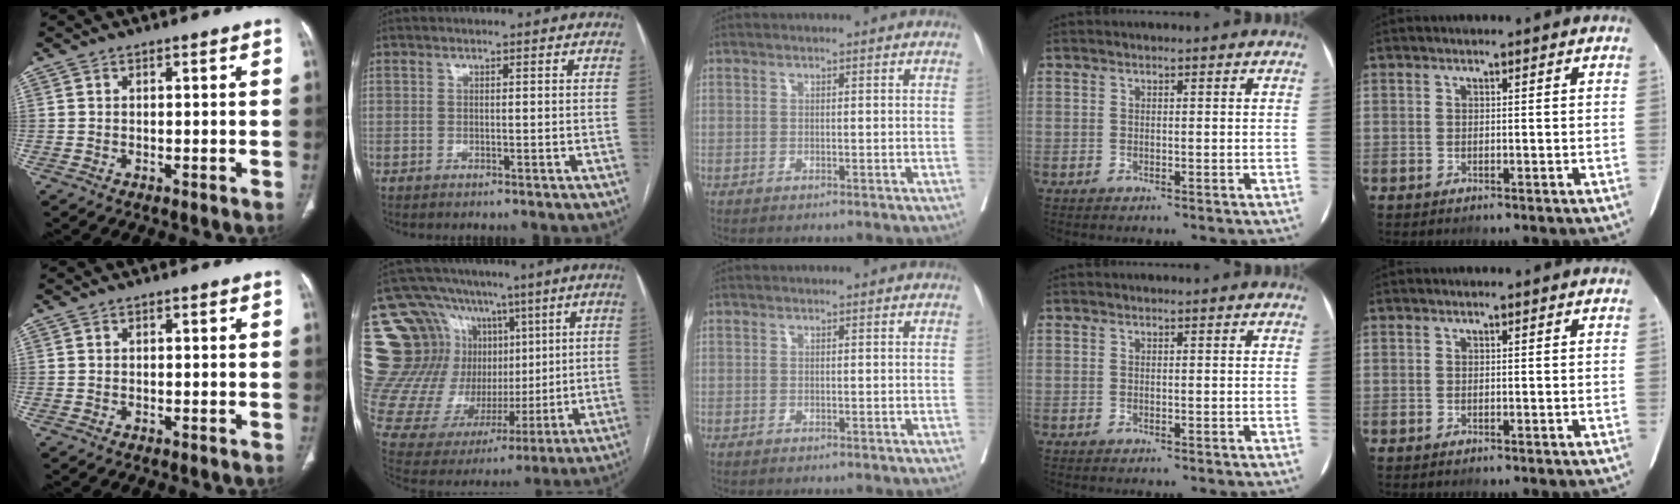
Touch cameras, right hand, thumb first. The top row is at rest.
{"index": {"total": 23.2, "force": [8.3, 18.5, 11.3], "torque": [-0.221, 0.091, 0.180]}}